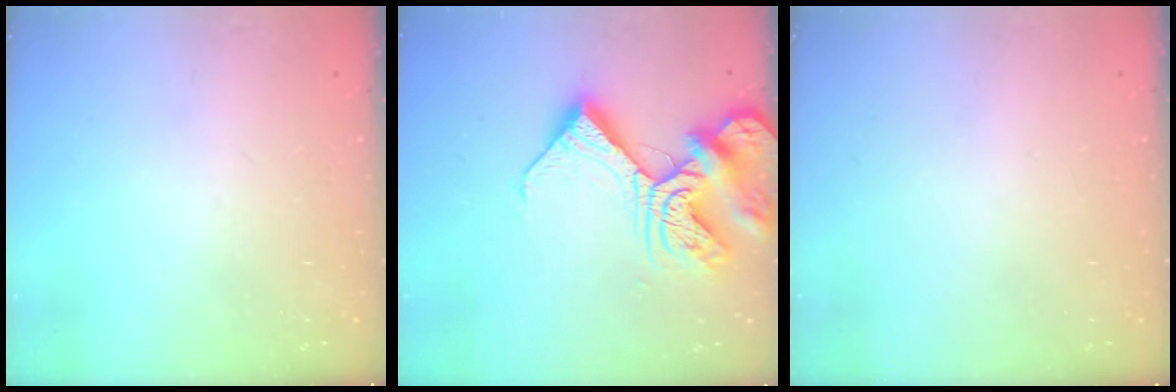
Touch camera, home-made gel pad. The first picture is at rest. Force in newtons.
{"total": 14.8, "press": 14.7, "slide": 1.6}
{"total": 1.8, "press": 1.8, "slide": 0.1}